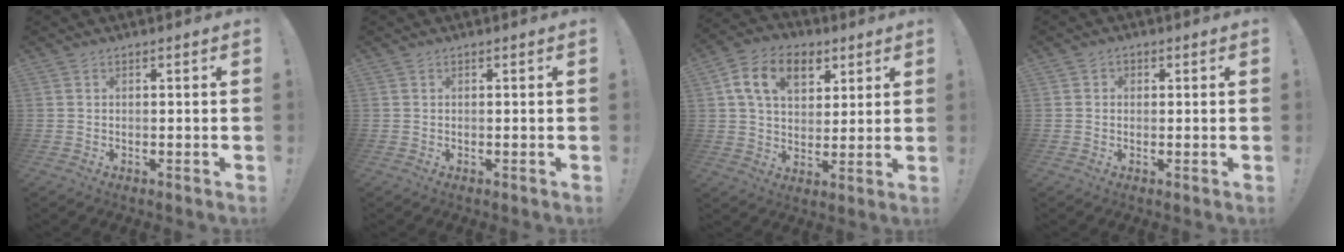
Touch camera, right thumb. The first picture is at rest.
{"total": 0.0}
{"total": 14.0, "force": [5.9, 9.7, 8.1], "torque": [-0.126, -0.011, 0.113]}
{"total": 1.6, "force": [-0.2, 1.5, 0.6], "torque": [-0.009, 0.006, -0.004]}